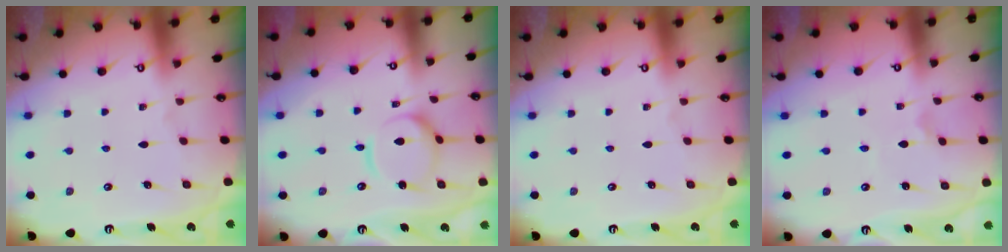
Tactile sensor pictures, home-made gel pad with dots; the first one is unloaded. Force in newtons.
{"total": 9.2, "press": 9.2, "slide": 0.9}
{"total": 0.0}
{"total": 1.0, "press": 0.9, "slide": 0.4}